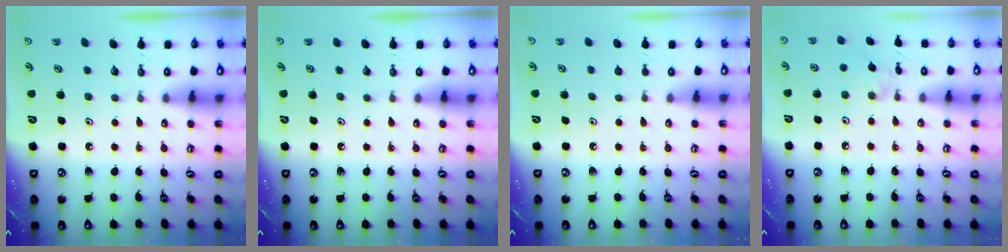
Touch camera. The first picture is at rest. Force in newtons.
{"total": 0.0}
{"total": 0.8, "press": 0.7, "slide": 0.3}
{"total": 4.0, "press": 4.0, "slide": 0.8}